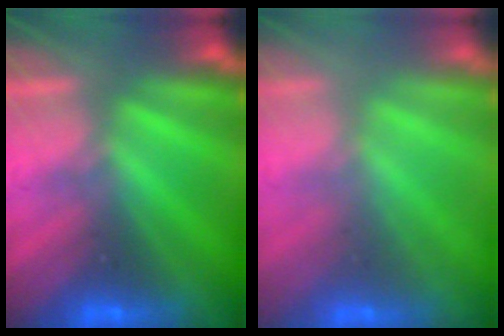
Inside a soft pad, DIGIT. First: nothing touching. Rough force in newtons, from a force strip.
{"total": 2.3}